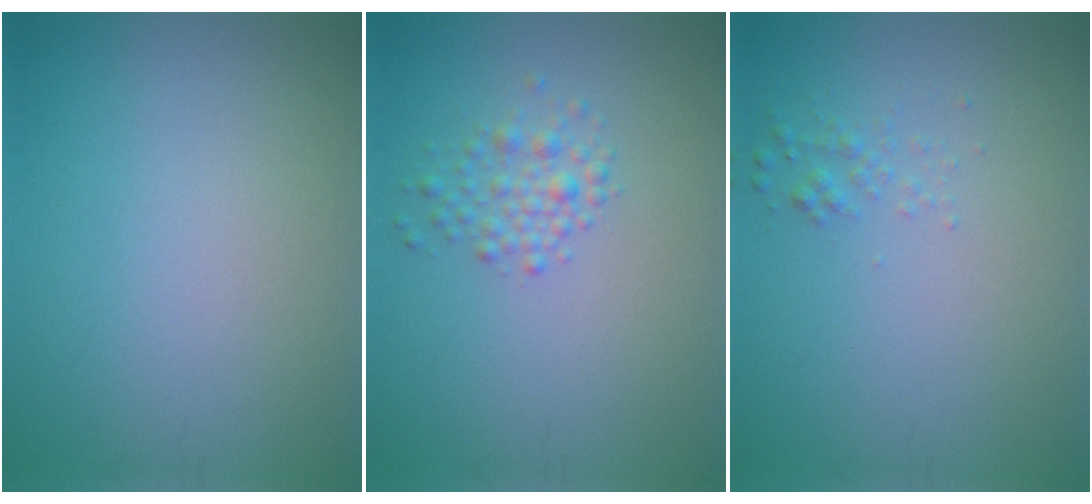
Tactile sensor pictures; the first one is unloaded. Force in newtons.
{"total": 2.1, "press": 2.1, "slide": 0.1}
{"total": 1.0, "press": 1.0, "slide": 0.0}